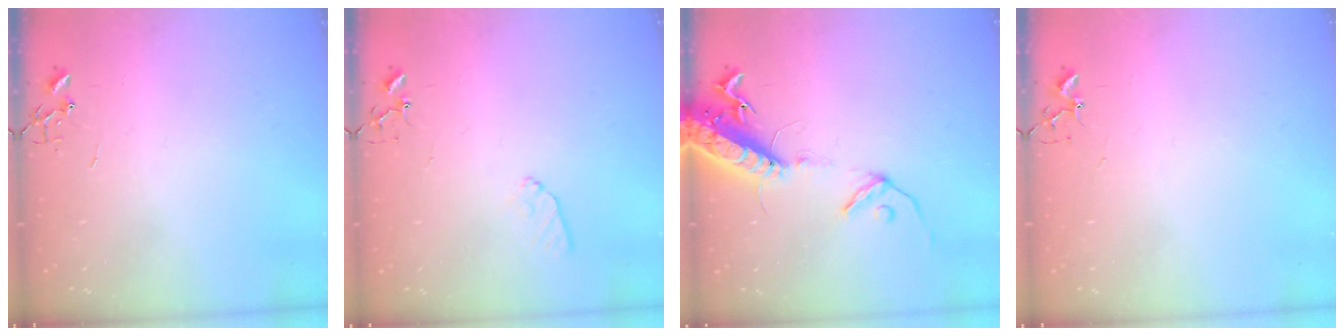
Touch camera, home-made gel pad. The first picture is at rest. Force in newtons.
{"total": 7.7, "press": 7.6, "slide": 0.9}
{"total": 16.3, "press": 15.8, "slide": 4.0}
{"total": 4.2, "press": 4.2, "slide": 0.7}